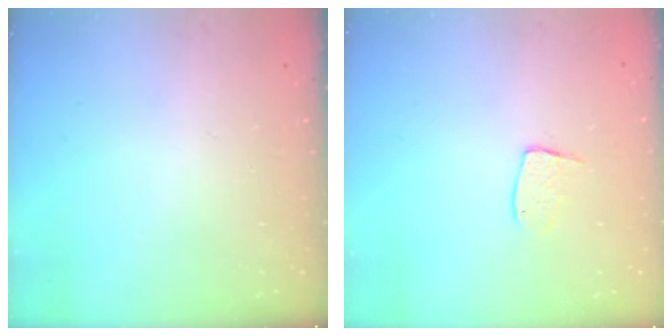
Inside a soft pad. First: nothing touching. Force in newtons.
{"total": 7.4, "press": 7.4, "slide": 0.4}